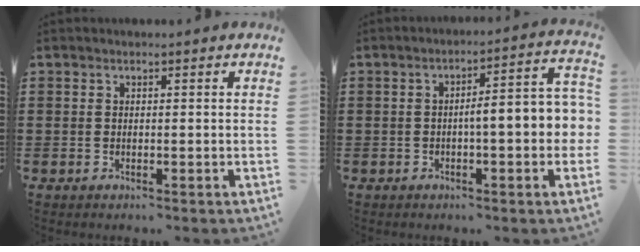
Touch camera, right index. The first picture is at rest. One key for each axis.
{"total": 6.6, "fx": -0.8, "fy": 1.0, "fz": 6.5, "tx": -0.106, "ty": -0.007, "tz": -0.019}